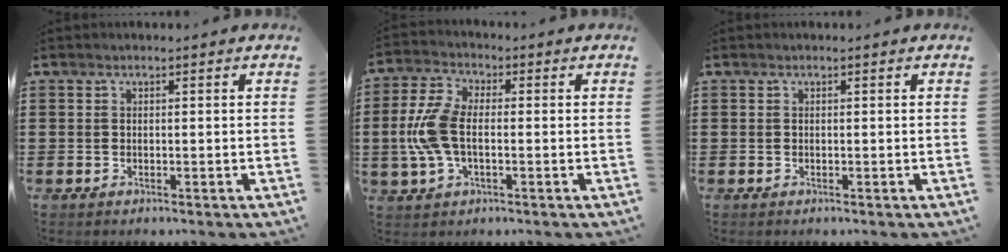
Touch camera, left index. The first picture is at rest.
{"total": 8.4, "force": [-0.9, 4.4, 7.1], "torque": [-0.175, -0.002, -0.023]}
{"total": 0.0}